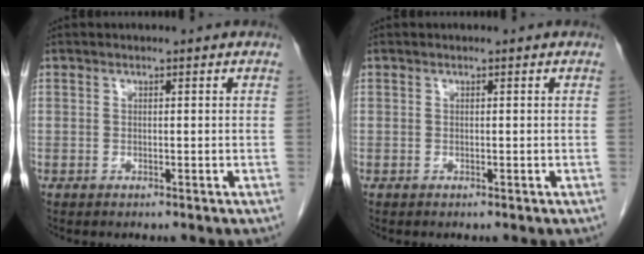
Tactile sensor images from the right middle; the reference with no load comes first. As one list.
[{"total": 0.0}]